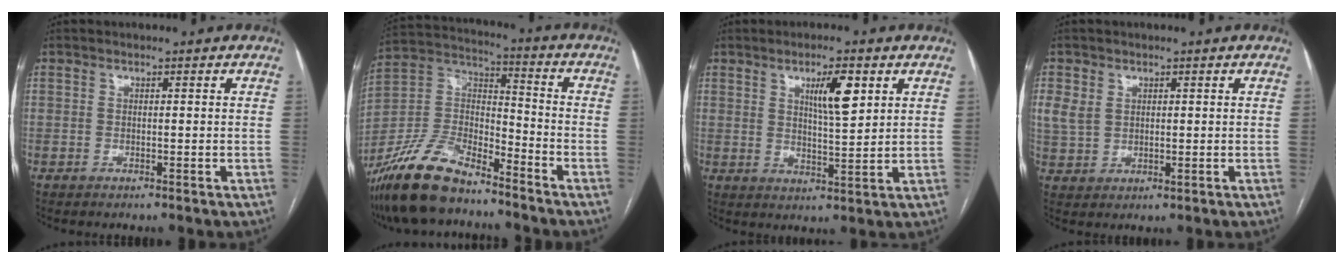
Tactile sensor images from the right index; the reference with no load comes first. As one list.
[{"total": 16.5, "force": [-13.1, 5.2, 8.6], "torque": [-0.179, 0.008, -0.246]}, {"total": 6.7, "force": [3.0, 1.2, 5.8], "torque": [-0.098, -0.001, 0.050]}, {"total": 4.6, "force": [1.6, 3.6, 2.4], "torque": [-0.055, 0.007, 0.042]}]